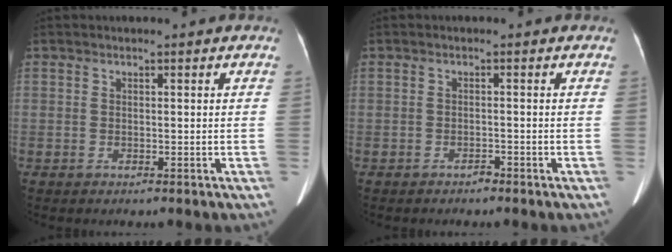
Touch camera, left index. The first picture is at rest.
{"total": 0.7, "force": [-0.7, 0.2, 0.1], "torque": [-0.003, 0.000, -0.012]}